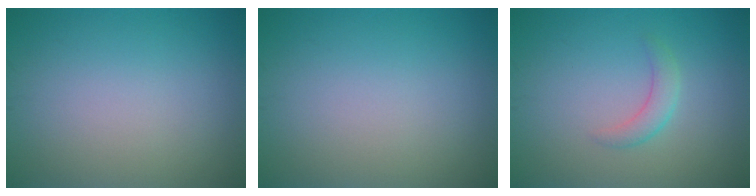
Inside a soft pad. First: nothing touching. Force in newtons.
{"total": 0.0}
{"total": 1.8, "press": 1.8, "slide": 0.0}